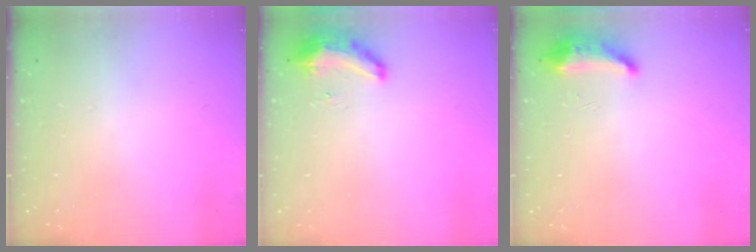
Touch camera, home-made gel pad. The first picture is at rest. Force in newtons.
{"total": 8.7, "press": 8.5, "slide": 1.8}
{"total": 14.7, "press": 10.1, "slide": 10.7}